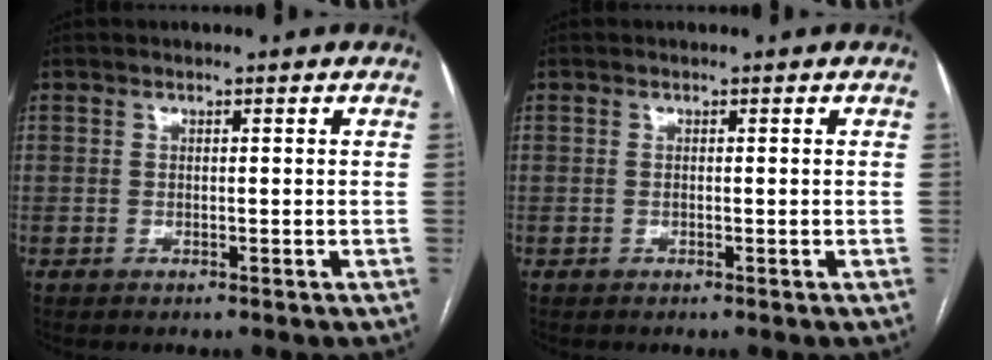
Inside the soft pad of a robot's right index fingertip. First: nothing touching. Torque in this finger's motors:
{"motor_torque": [-0.12, 0.09, 0.02, 0.01]}